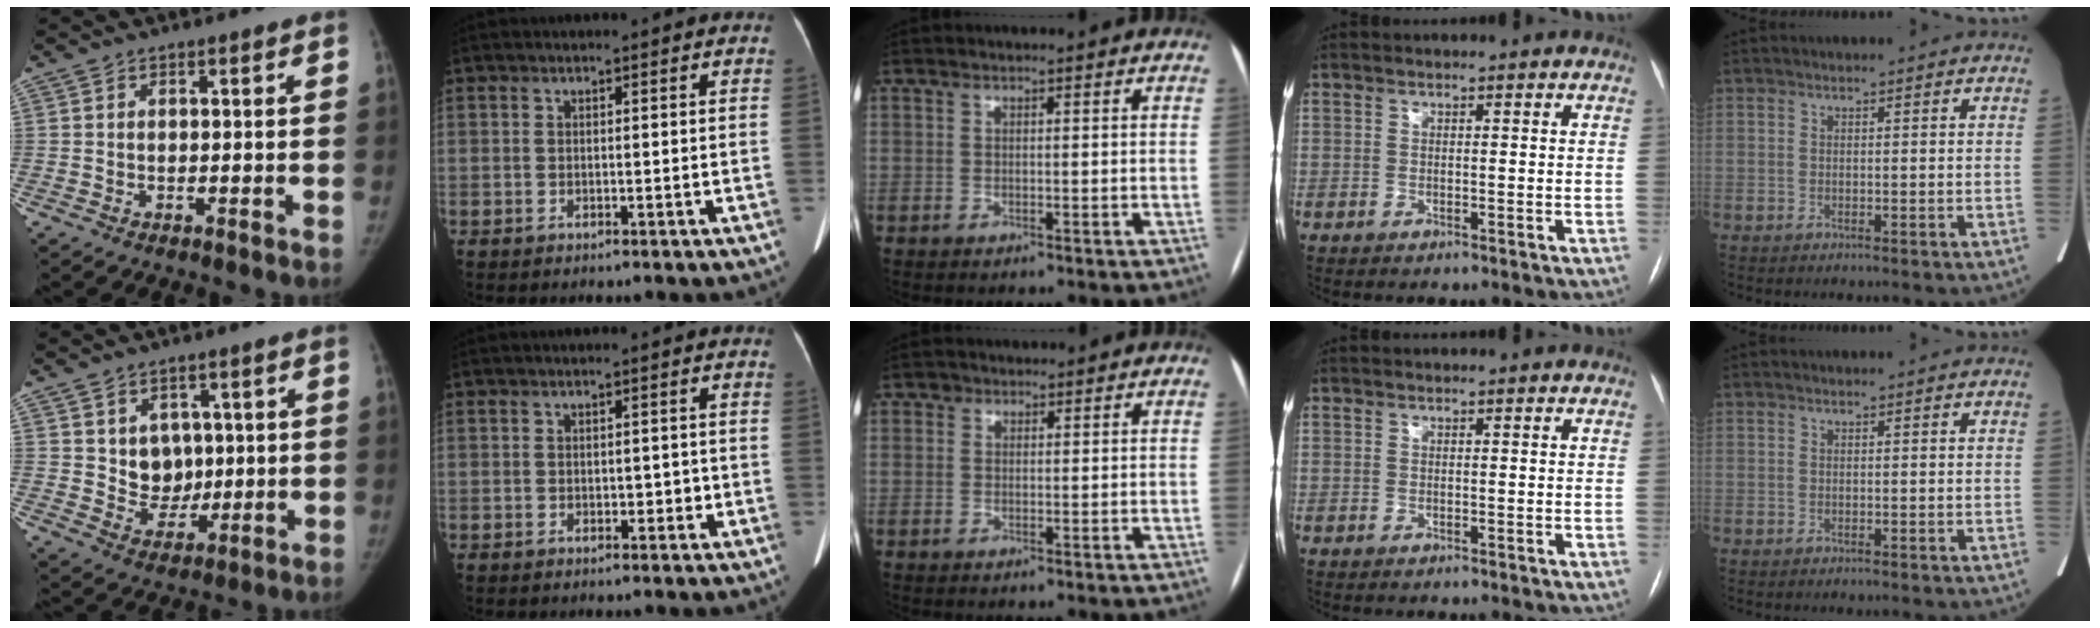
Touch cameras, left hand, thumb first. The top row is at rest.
{"thumb": {"total": 7.0, "force": [1.3, 6.0, 3.4], "torque": [-0.013, -0.011, 0.031]}, "index": {"total": 1.9, "force": [-0.5, 1.2, 1.4], "torque": [-0.017, 0.005, -0.003]}, "middle": {"total": 1.1, "force": [0.6, 0.9, 0.0], "torque": [0.007, -0.001, 0.006]}}